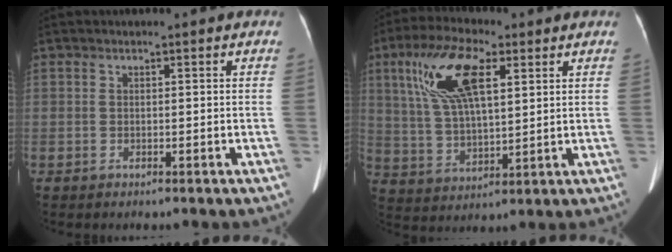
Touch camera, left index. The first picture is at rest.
{"total": 12.9, "force": [5.3, 4.5, 10.9], "torque": [-0.228, 0.020, 0.101]}